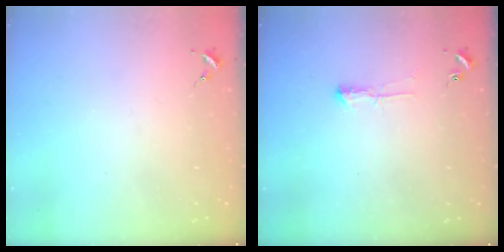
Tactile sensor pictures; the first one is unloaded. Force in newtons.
{"total": 3.9, "press": 3.9, "slide": 0.5}